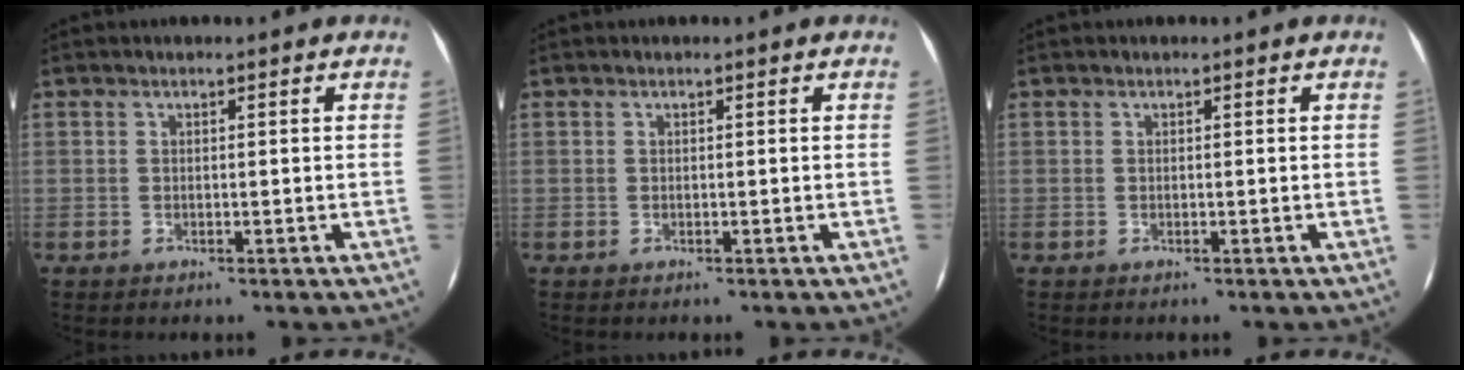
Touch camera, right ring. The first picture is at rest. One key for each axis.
{"total": 0.0}
{"total": 0.0}